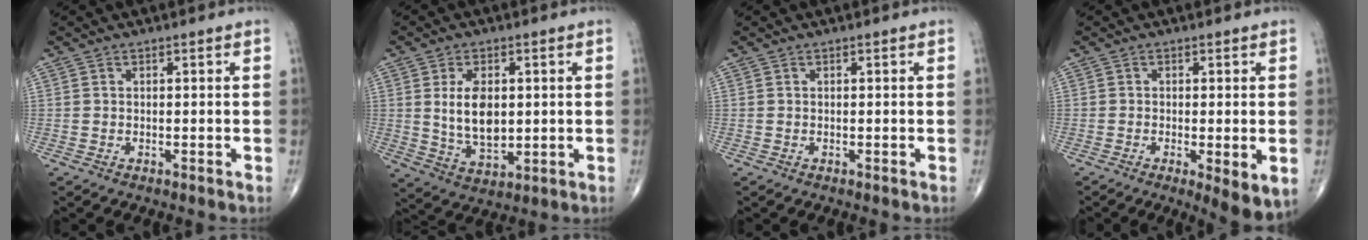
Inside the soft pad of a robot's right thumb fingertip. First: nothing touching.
{"total": 9.4, "force": [1.2, 5.4, 7.6], "torque": [-0.124, -0.019, 0.033]}
{"total": 0.0}
{"total": 6.4, "force": [-1.7, 1.6, 6.0], "torque": [-0.093, -0.020, -0.026]}